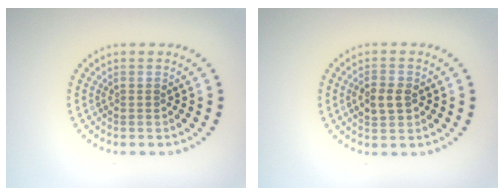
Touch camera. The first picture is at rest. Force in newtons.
{"total": 2.6, "press": 2.6, "slide": 0.0}